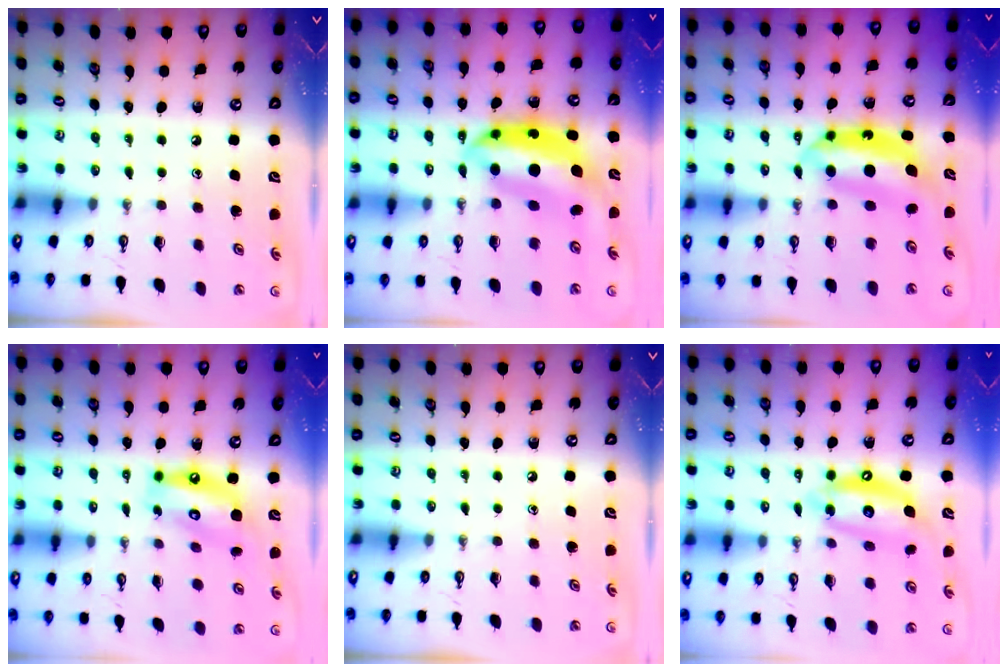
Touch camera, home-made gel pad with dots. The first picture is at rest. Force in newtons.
{"total": 11.1, "press": 11.1, "slide": 1.0}
{"total": 8.1, "press": 8.1, "slide": 0.7}
{"total": 13.0, "press": 12.9, "slide": 1.4}
{"total": 0.0}
{"total": 12.4, "press": 12.4, "slide": 0.9}